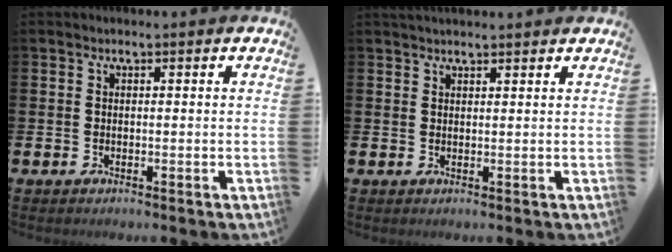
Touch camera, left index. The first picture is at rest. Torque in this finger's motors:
{"motor_torque": [0.83, -1.01, 0.13, 0.07]}